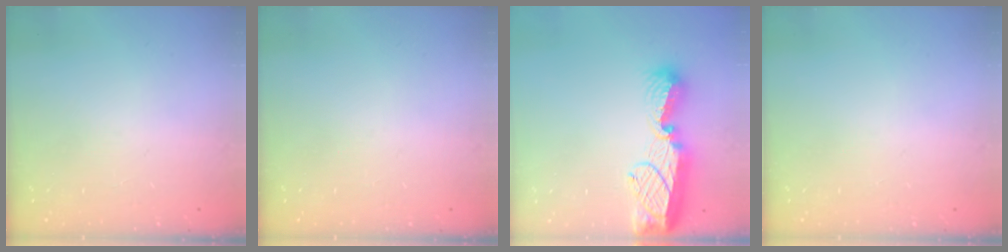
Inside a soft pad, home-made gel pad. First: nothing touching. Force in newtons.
{"total": 0.0}
{"total": 14.7, "press": 14.7, "slide": 1.1}
{"total": 0.0}